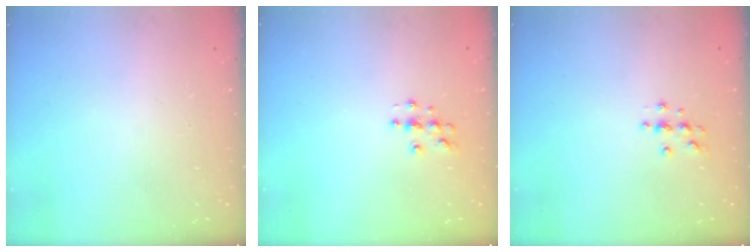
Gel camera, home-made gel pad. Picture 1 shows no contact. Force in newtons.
{"total": 4.1, "press": 4.1, "slide": 0.5}
{"total": 3.7, "press": 3.6, "slide": 0.5}